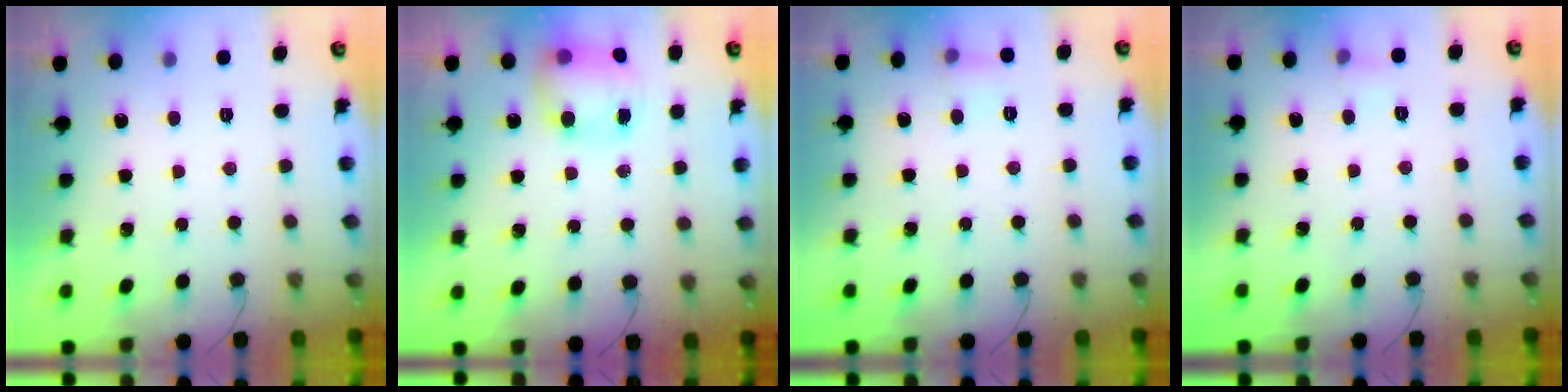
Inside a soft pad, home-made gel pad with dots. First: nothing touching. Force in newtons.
{"total": 7.4, "press": 7.3, "slide": 1.2}
{"total": 5.7, "press": 5.4, "slide": 1.6}
{"total": 4.9, "press": 3.3, "slide": 3.6}